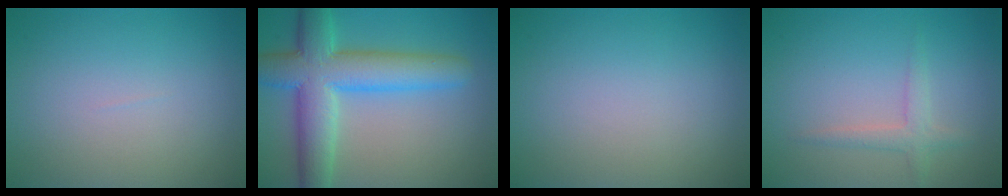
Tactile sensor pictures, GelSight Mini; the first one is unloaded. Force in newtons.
{"total": 8.6, "press": 8.6, "slide": 0.3}
{"total": 0.0}
{"total": 1.9, "press": 1.9, "slide": 0.1}